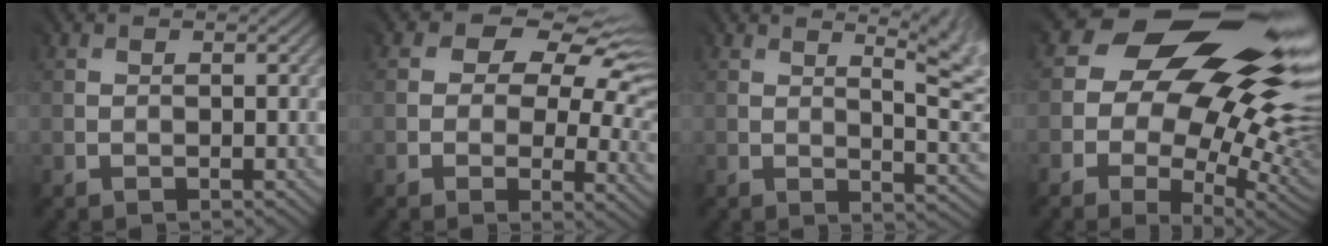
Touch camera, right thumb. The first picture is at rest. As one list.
[{"total": 11.3, "force": [2.8, 7.1, 8.3], "torque": [-0.126, 0.004, 0.061]}, {"total": 9.4, "force": [4.1, 3.2, 7.9], "torque": [-0.083, 0.031, 0.049]}, {"total": 17.0, "force": [3.8, 10.3, 12.9], "torque": [-0.213, -0.002, 0.071]}]